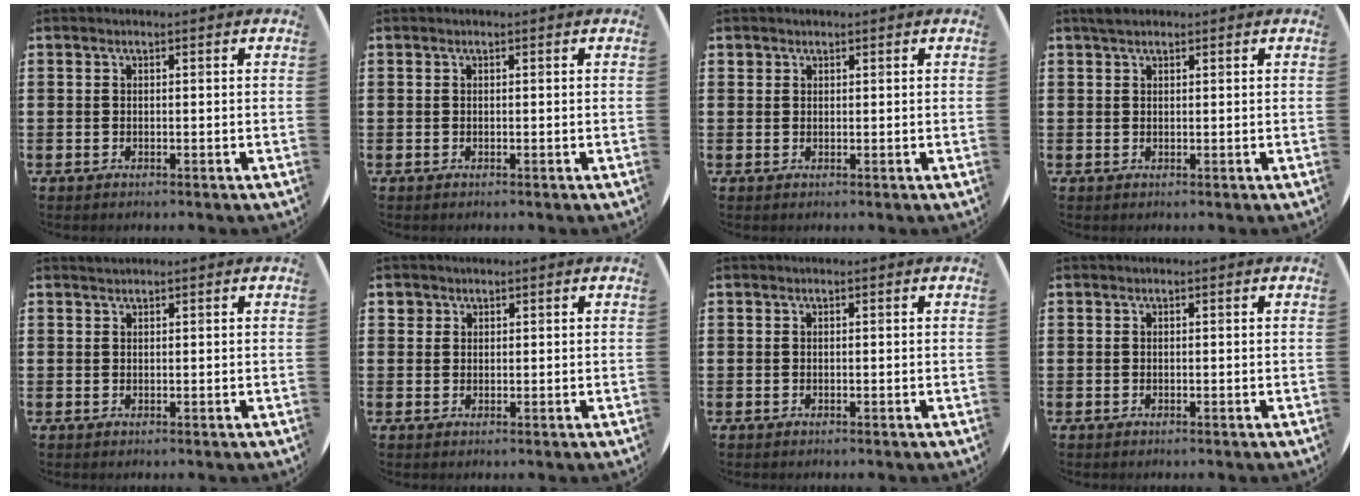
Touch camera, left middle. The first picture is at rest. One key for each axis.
{"total": 0.0}
{"total": 0.7, "fx": 0.6, "fy": 0.4, "fz": -0.1, "tx": 0.008, "ty": 0.000, "tz": 0.010}
{"total": 1.3, "fx": 1.1, "fy": 0.5, "fz": 0.4, "tx": -0.002, "ty": 0.001, "tz": 0.019}
{"total": 0.5, "fx": 0.5, "fy": -0.1, "fz": 0.0, "tx": -0.001, "ty": 0.001, "tz": 0.010}
{"total": 1.3, "fx": 1.1, "fy": 0.8, "fz": 0.0, "tx": 0.013, "ty": -0.005, "tz": 0.019}
{"total": 0.0}
{"total": 0.0}